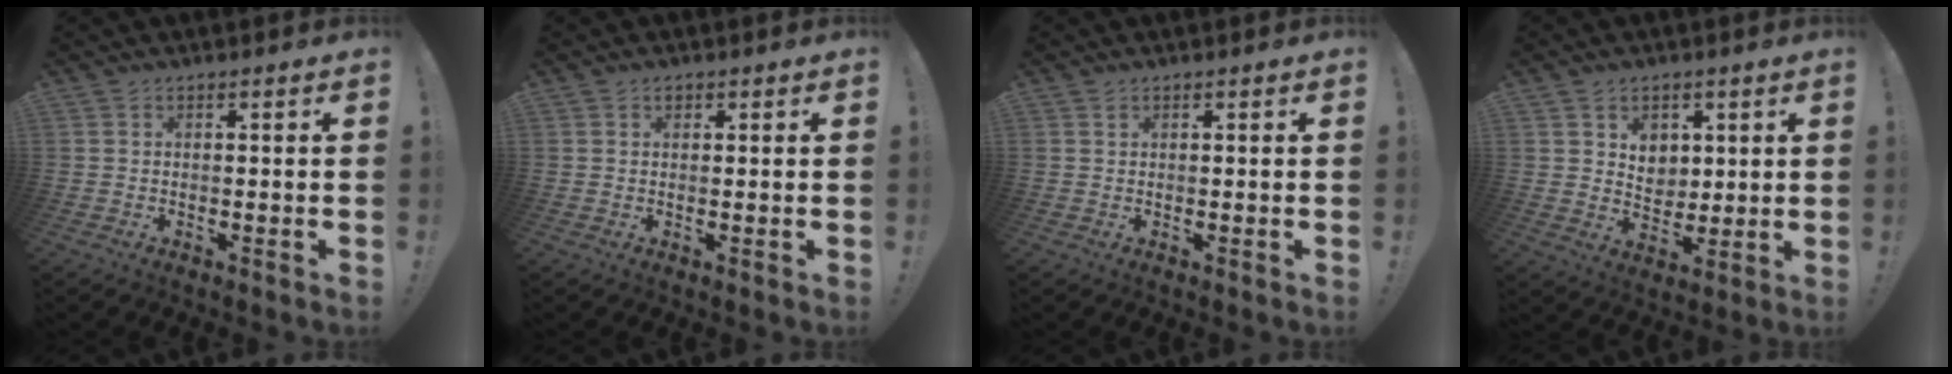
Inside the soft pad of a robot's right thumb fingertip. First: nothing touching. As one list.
[{"total": 0.7, "force": [0.2, 0.4, 0.5], "torque": [-0.008, 0.002, 0.002]}, {"total": 0.6, "force": [0.4, 0.4, 0.1], "torque": [0.001, -0.002, 0.008]}, {"total": 7.0, "force": [3.3, 6.0, 1.5], "torque": [-0.014, -0.027, 0.065]}]